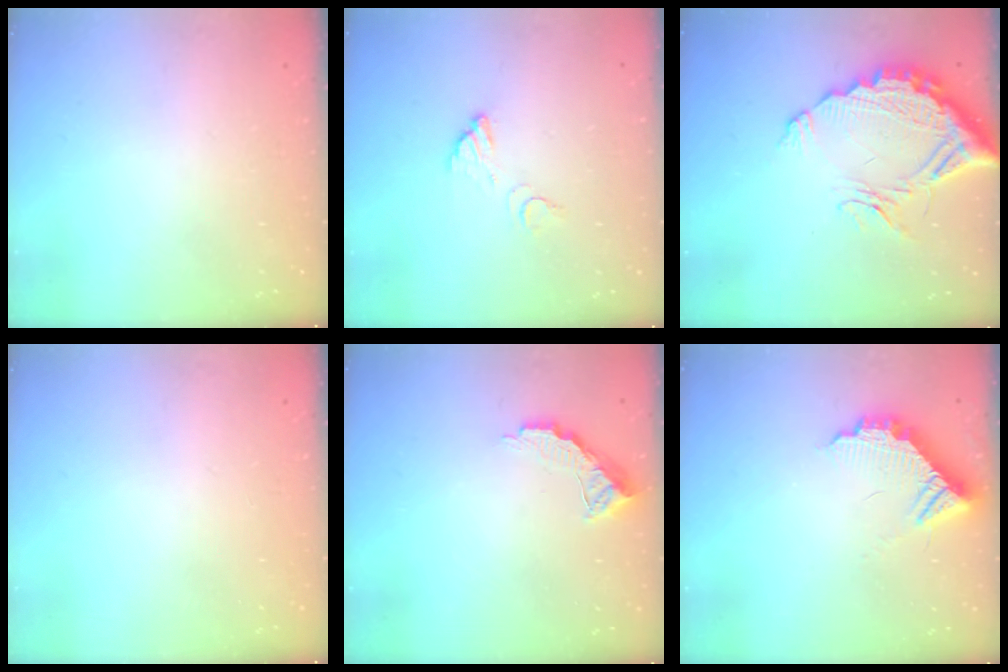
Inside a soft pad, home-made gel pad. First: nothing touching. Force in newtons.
{"total": 3.6, "press": 3.6, "slide": 0.2}
{"total": 16.1, "press": 16.0, "slide": 1.5}
{"total": 0.0}
{"total": 8.5, "press": 8.4, "slide": 0.5}
{"total": 10.3, "press": 10.3, "slide": 0.8}